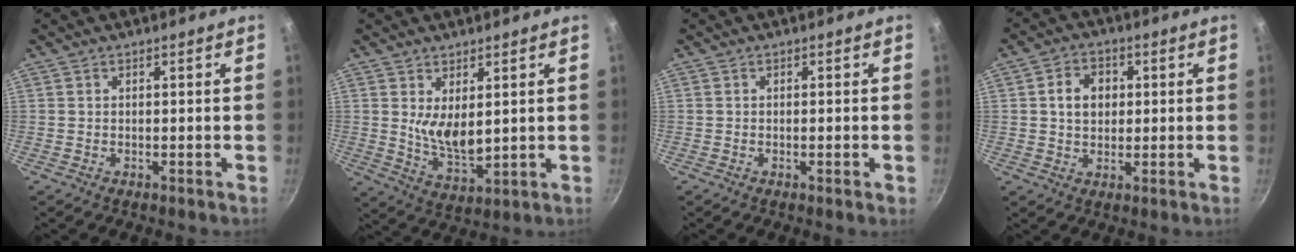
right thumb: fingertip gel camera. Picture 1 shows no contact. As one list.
[{"total": 7.1, "force": [1.9, 3.4, 5.9], "torque": [-0.089, -0.032, 0.048]}, {"total": 0.9, "force": [-0.4, 0.2, 0.8], "torque": [-0.015, 0.001, -0.008]}, {"total": 6.3, "force": [1.0, 4.9, 3.7], "torque": [-0.039, 0.007, 0.012]}]